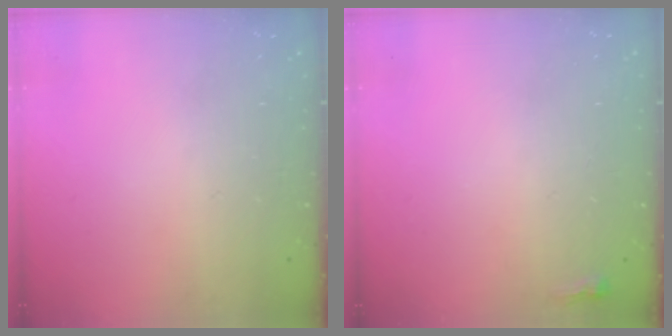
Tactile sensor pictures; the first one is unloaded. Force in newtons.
{"total": 2.2, "press": 2.2, "slide": 0.6}